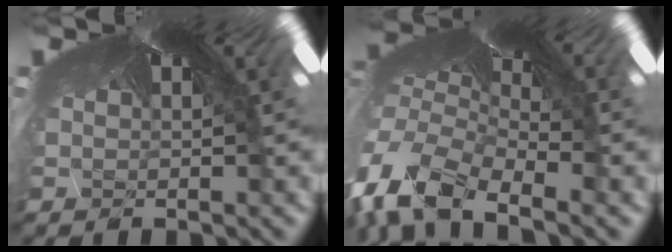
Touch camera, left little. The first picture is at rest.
{"total": 10.9, "force": [-10.7, 0.3, 2.3], "torque": [-0.089, -0.071, -0.171]}